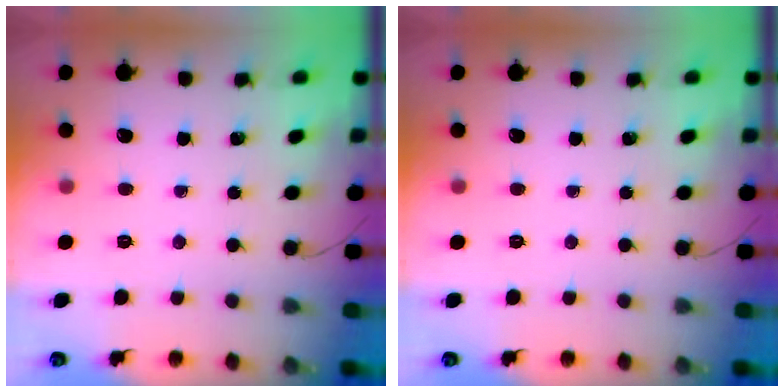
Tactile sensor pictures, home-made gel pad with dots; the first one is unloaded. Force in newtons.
{"total": 0.0}